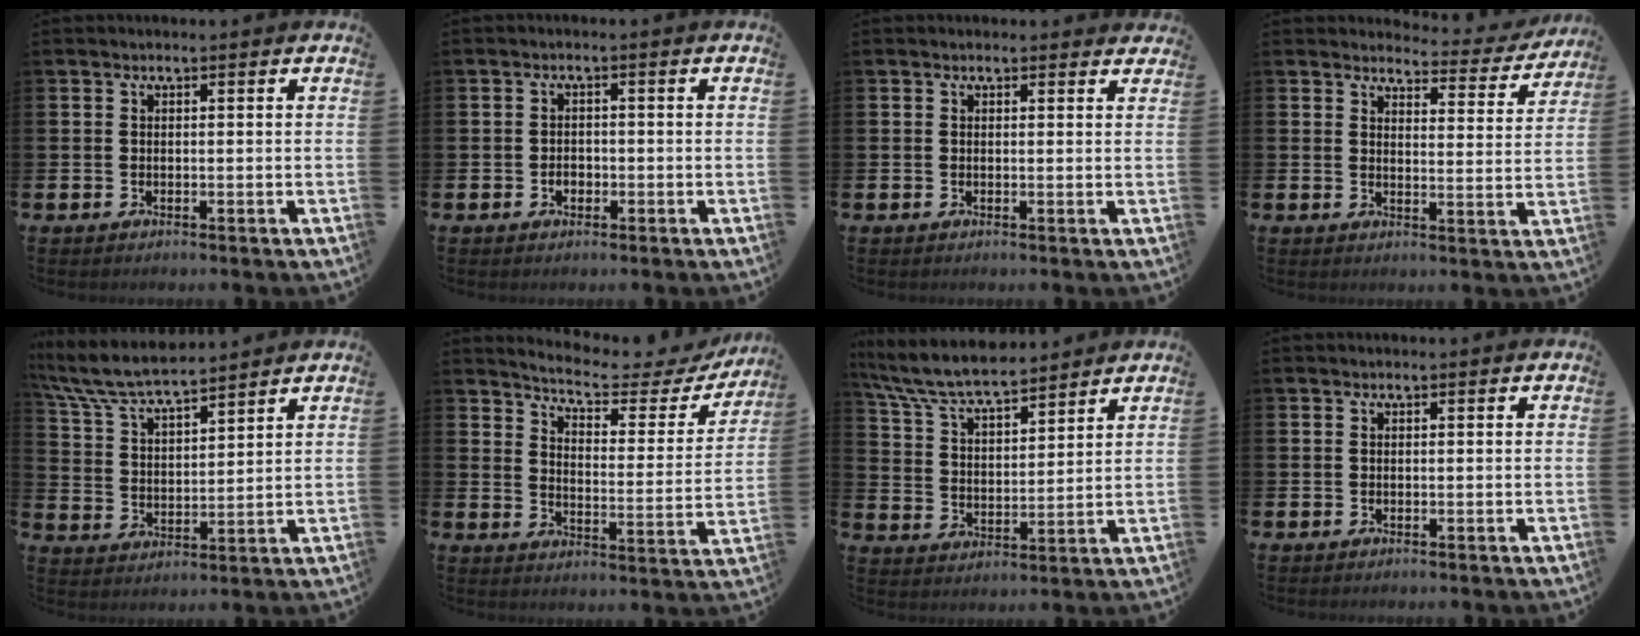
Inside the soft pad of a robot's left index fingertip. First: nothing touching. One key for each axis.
{"total": 1.6, "fx": -0.6, "fy": 1.2, "fz": 0.9, "tx": -0.019, "ty": 0.005, "tz": -0.015}
{"total": 0.8, "fx": 0.7, "fy": 0.3, "fz": 0.2, "tx": 0.008, "ty": 0.001, "tz": 0.009}
{"total": 3.4, "fx": 3.2, "fy": 1.0, "fz": 0.4, "tx": -0.009, "ty": -0.028, "tz": 0.048}
{"total": 7.7, "fx": 7.3, "fy": 0.9, "fz": 2.2, "tx": -0.079, "ty": -0.039, "tz": 0.131}
{"total": 5.3, "fx": 4.8, "fy": 1.1, "fz": 1.8, "tx": -0.053, "ty": -0.039, "tz": 0.073}
{"total": 7.9, "fx": 7.4, "fy": 1.2, "fz": 2.4, "tx": -0.084, "ty": -0.038, "tz": 0.132}
{"total": 0.0}